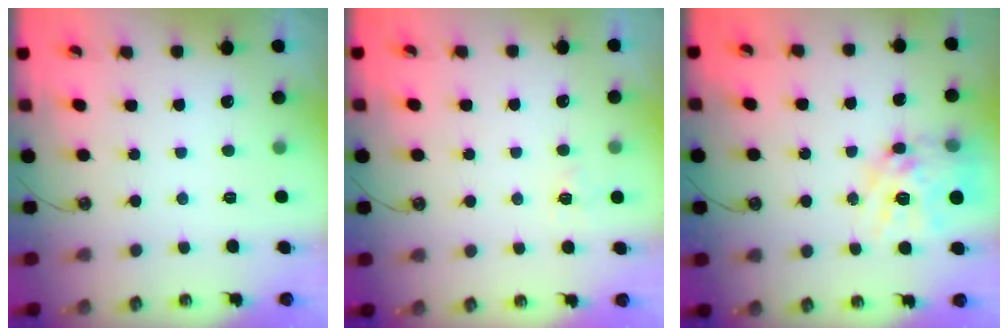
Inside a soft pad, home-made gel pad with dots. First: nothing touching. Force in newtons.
{"total": 3.3, "press": 3.2, "slide": 0.5}
{"total": 15.1, "press": 15.1, "slide": 1.4}